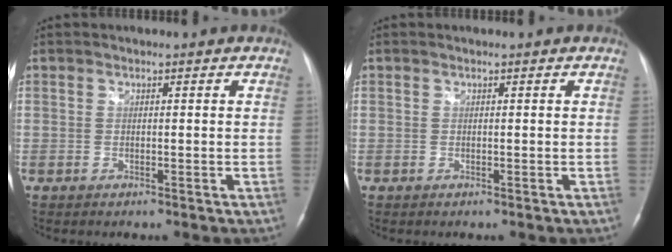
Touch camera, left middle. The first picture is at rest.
{"total": 0.0}